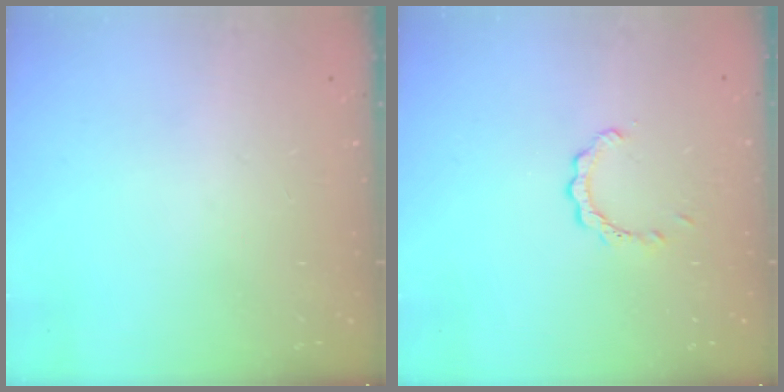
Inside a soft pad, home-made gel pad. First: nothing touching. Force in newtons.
{"total": 2.1, "press": 2.1, "slide": 0.1}